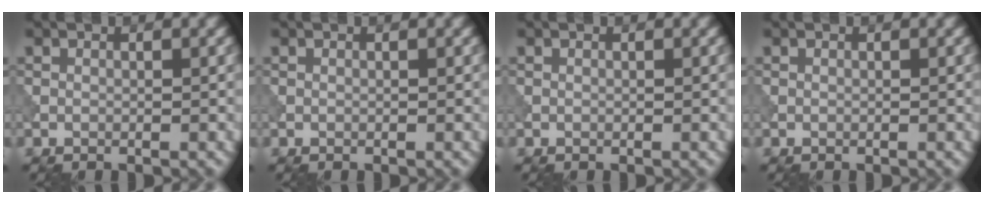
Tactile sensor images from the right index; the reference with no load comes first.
{"total": 0.0}
{"total": 0.0}
{"total": 0.0}